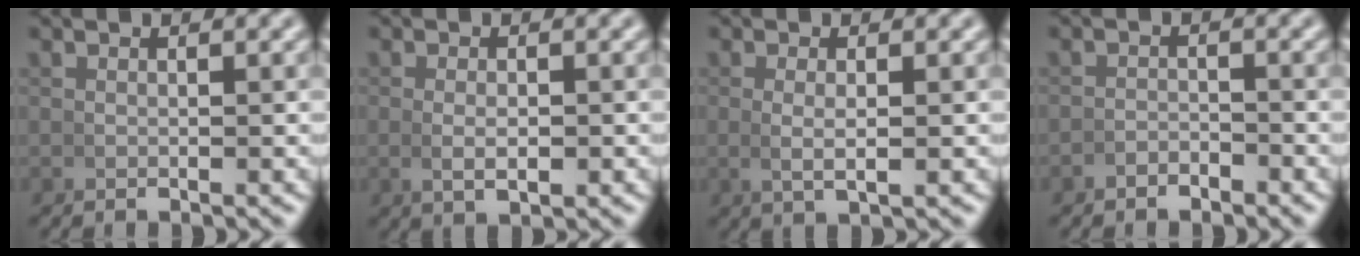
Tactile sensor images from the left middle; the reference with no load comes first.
{"total": 1.8, "force": [-0.2, 0.7, 1.6], "torque": [-0.034, -0.007, 0.004]}
{"total": 1.8, "force": [0.1, 0.4, 1.8], "torque": [-0.038, -0.007, 0.010]}
{"total": 1.8, "force": [-1.8, 0.5, 0.1], "torque": [0.004, -0.002, -0.034]}